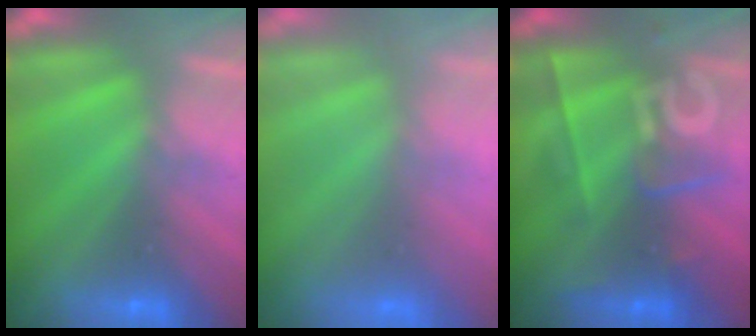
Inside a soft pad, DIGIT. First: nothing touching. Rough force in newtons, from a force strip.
{"total": 6.9}
{"total": 2.5}